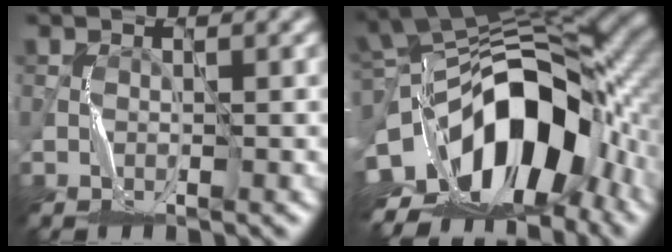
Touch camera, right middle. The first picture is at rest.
{"total": 16.6, "force": [-6.3, 9.5, 12.1], "torque": [-0.181, 0.004, -0.110]}